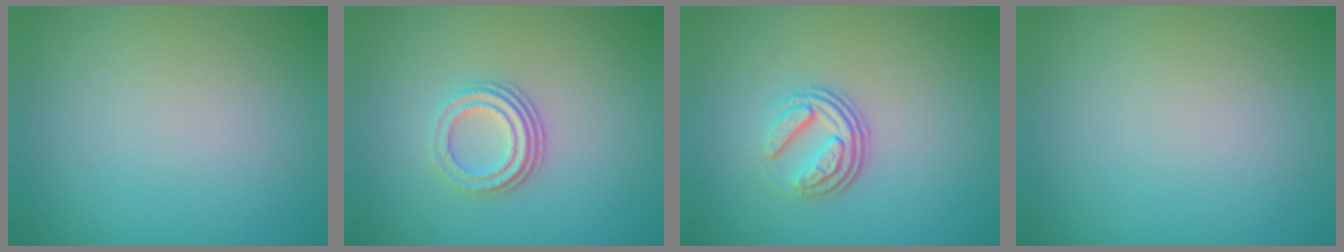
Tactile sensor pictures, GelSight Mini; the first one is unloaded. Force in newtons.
{"total": 3.0, "press": 2.1, "slide": 2.1}
{"total": 3.7, "press": 2.5, "slide": 2.7}
{"total": 0.0}